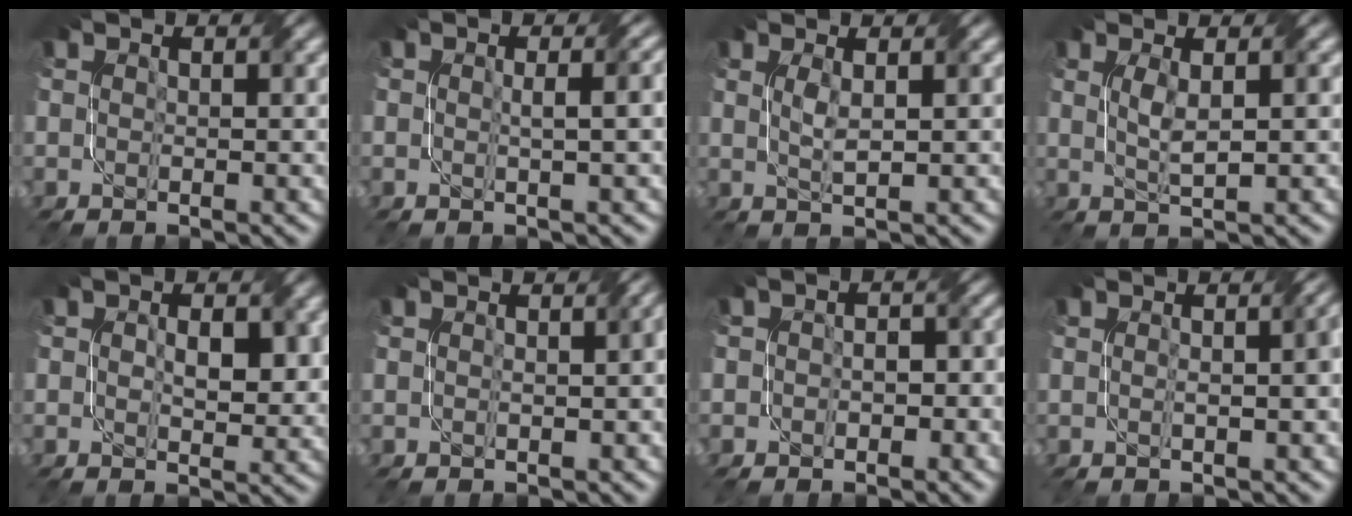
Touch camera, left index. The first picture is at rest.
{"total": 2.8, "force": [0.1, 0.8, 2.6], "torque": [-0.022, 0.010, -0.001]}
{"total": 1.6, "force": [0.5, 0.3, 1.5], "torque": [-0.033, -0.001, 0.012]}
{"total": 2.2, "force": [0.5, 0.4, 2.1], "torque": [-0.044, 0.000, 0.012]}
{"total": 3.3, "force": [0.4, 1.8, 2.7], "torque": [-0.041, -0.005, 0.007]}
{"total": 2.2, "force": [0.1, 0.8, 2.0], "torque": [-0.017, 0.004, 0.000]}
{"total": 2.7, "force": [-0.6, 1.8, 1.8], "torque": [-0.014, 0.000, -0.009]}
{"total": 3.2, "force": [0.2, 1.2, 3.0], "torque": [-0.018, 0.014, -0.009]}